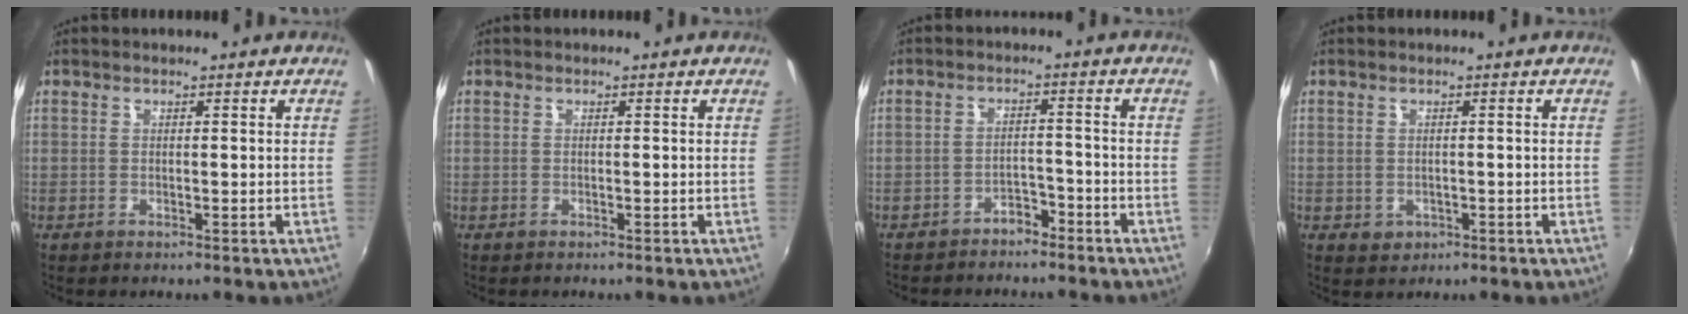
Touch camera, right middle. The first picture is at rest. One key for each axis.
{"total": 0.0}
{"total": 5.3, "fx": -4.5, "fy": 2.3, "fz": 1.4, "tx": -0.038, "ty": 0.012, "tz": -0.062}
{"total": 2.2, "fx": -0.5, "fy": 1.9, "fz": 0.9, "tx": -0.016, "ty": -0.002, "tz": -0.003}